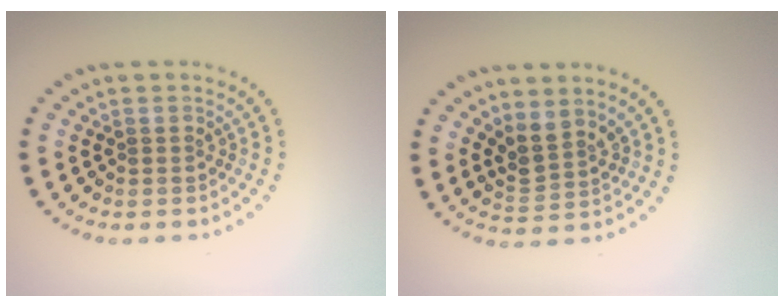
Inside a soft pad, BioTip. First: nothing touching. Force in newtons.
{"total": 2.5, "press": 1.9, "slide": 1.6}